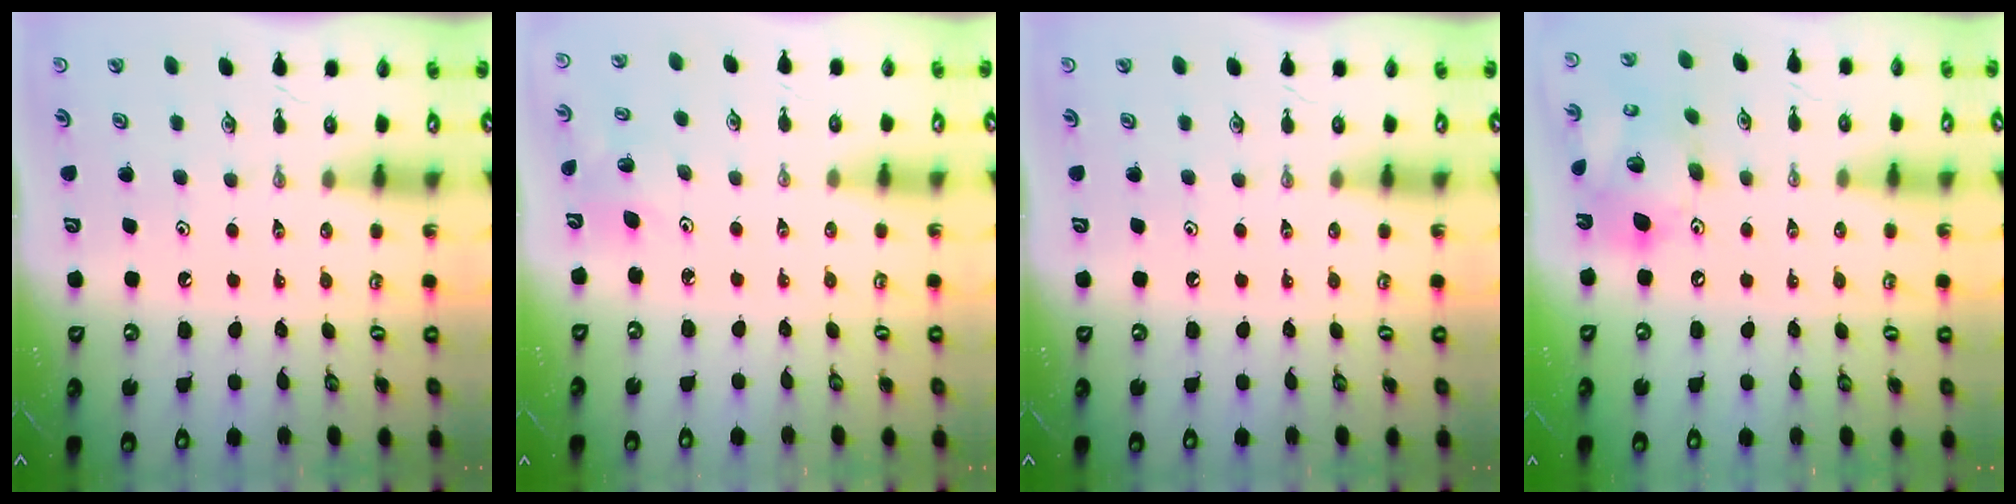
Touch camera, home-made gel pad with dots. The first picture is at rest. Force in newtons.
{"total": 3.3, "press": 2.4, "slide": 2.3}
{"total": 0.0}
{"total": 16.3, "press": 16.0, "slide": 3.0}